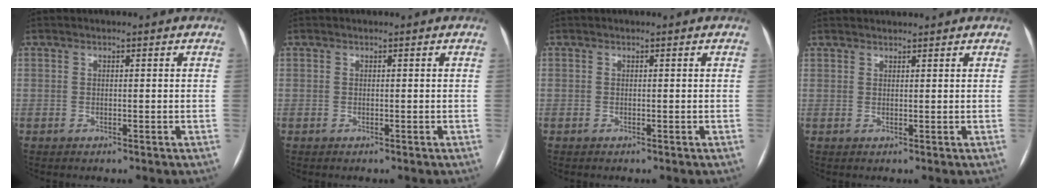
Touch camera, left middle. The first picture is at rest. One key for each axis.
{"total": 0.0}
{"total": 0.0}
{"total": 2.4, "fx": 2.4, "fy": 0.3, "fz": 0.3, "tx": -0.001, "ty": 0.019, "tz": 0.037}